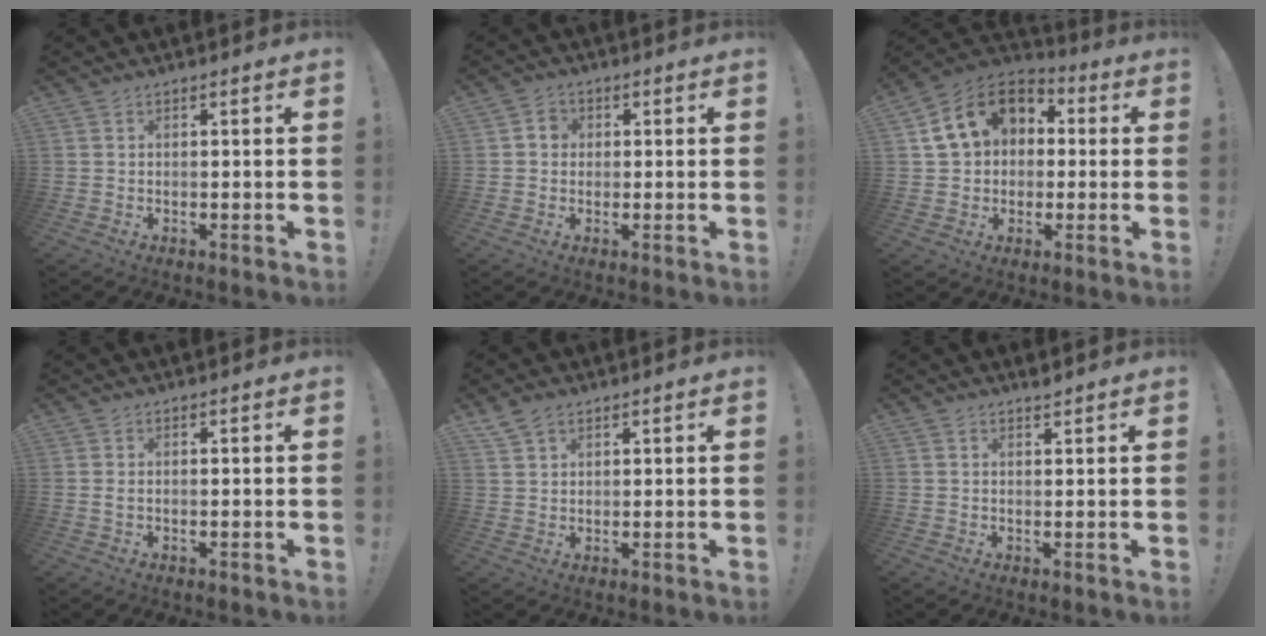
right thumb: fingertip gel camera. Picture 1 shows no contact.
{"total": 3.4, "force": [0.0, 3.2, 1.3], "torque": [-0.022, 0.008, 0.001]}
{"total": 15.5, "force": [4.1, 12.5, 8.2], "torque": [-0.128, 0.005, 0.079]}
{"total": 0.9, "force": [0.2, 0.4, 0.8], "torque": [-0.015, 0.002, 0.004]}
{"total": 4.4, "force": [3.1, 2.6, 1.7], "torque": [-0.040, -0.008, 0.062]}
{"total": 1.6, "force": [1.5, -0.3, 0.3], "torque": [0.009, -0.014, 0.025]}